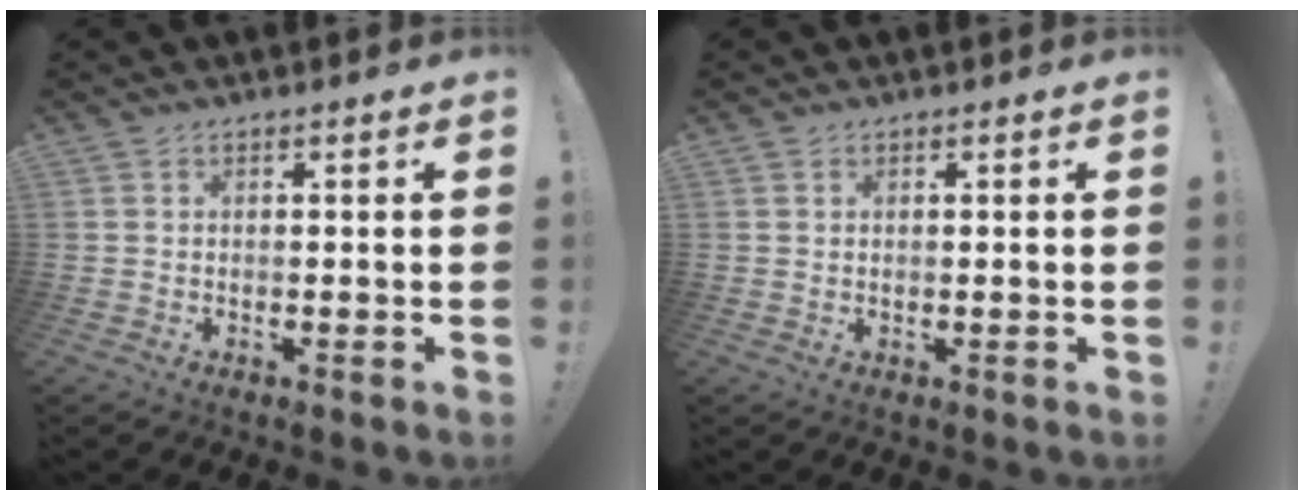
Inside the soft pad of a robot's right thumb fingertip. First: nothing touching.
{"total": 0.7, "force": [0.6, 0.2, 0.0], "torque": [0.009, -0.005, 0.011]}